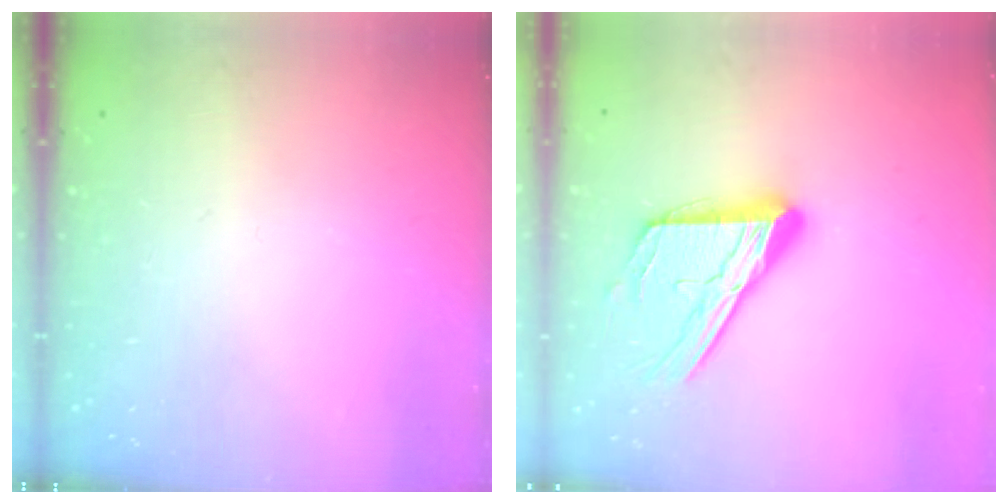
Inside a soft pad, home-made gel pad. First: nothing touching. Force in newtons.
{"total": 17.1, "press": 17.0, "slide": 1.6}